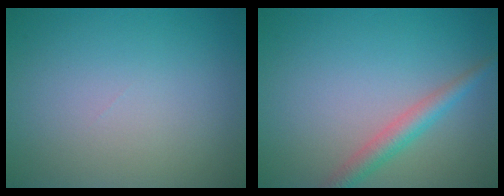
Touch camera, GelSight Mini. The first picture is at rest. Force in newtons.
{"total": 2.7, "press": 2.7, "slide": 0.2}